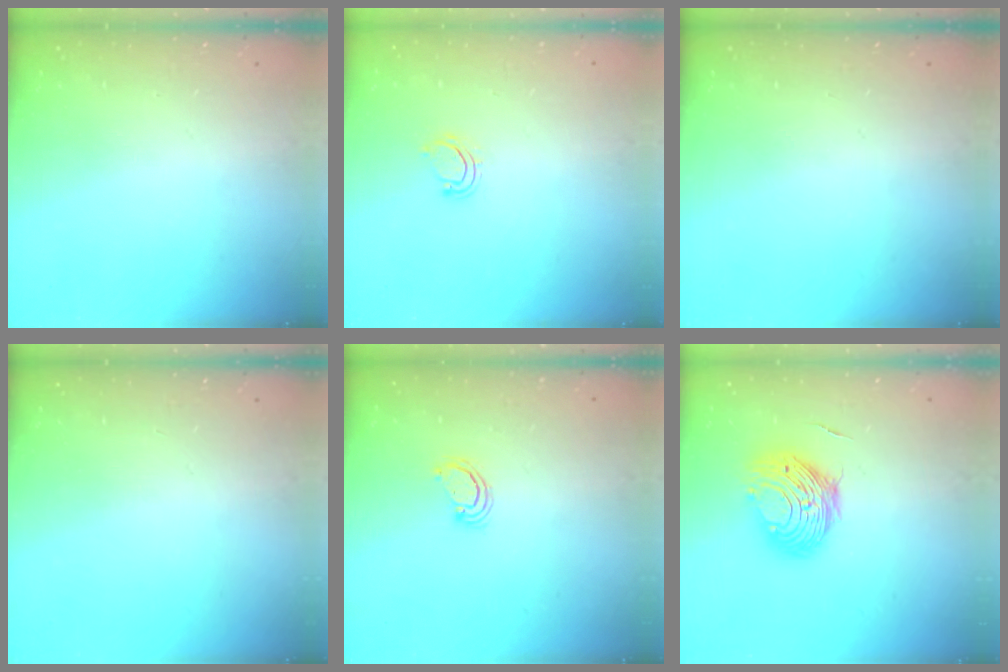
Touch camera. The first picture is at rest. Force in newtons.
{"total": 3.9, "press": 3.9, "slide": 0.4}
{"total": 0.0}
{"total": 0.0}
{"total": 2.3, "press": 2.3, "slide": 0.3}
{"total": 10.7, "press": 10.7, "slide": 0.8}